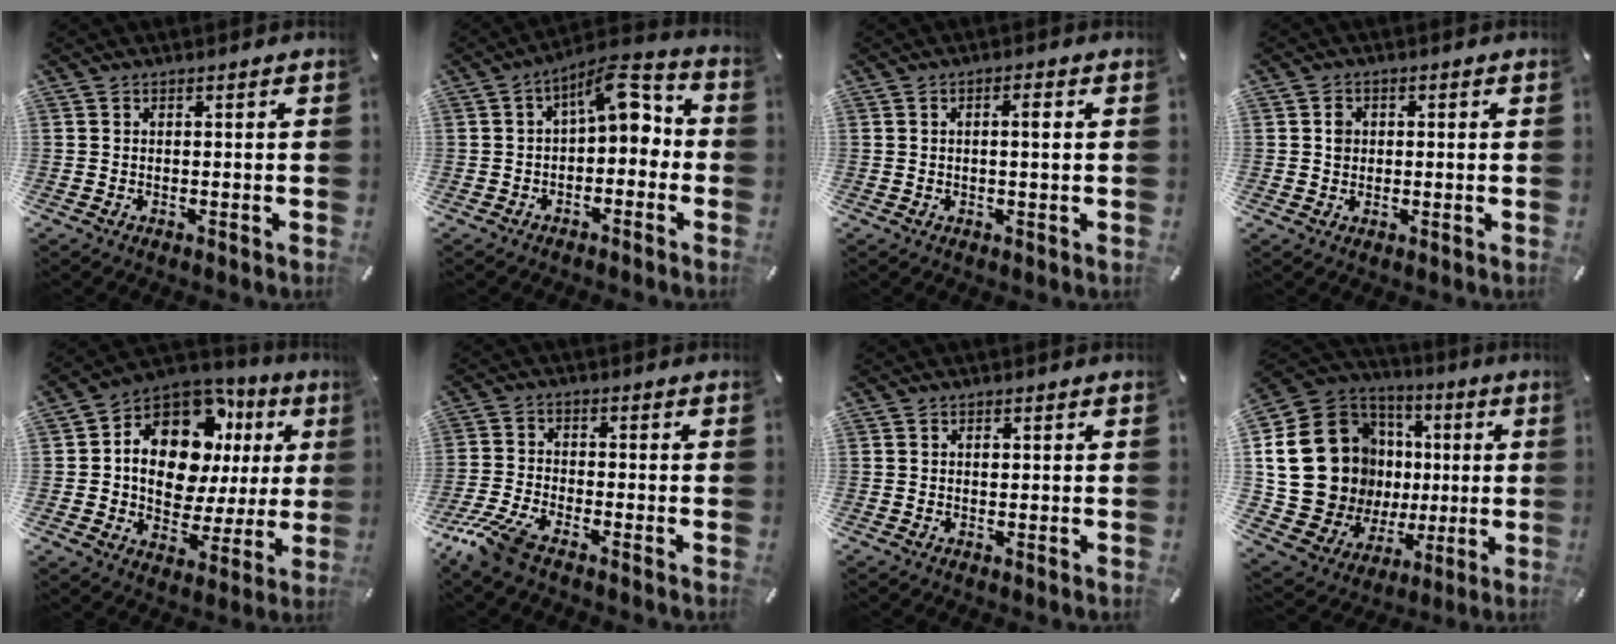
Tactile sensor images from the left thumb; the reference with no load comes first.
{"total": 8.7, "force": [2.6, 4.6, 7.0], "torque": [-0.099, -0.020, 0.038]}
{"total": 2.6, "force": [0.5, 0.5, 2.5], "torque": [-0.049, 0.002, 0.006]}
{"total": 2.3, "force": [0.1, 2.1, 1.0], "torque": [-0.013, 0.003, -0.002]}
{"total": 16.2, "force": [5.3, 10.9, 10.8], "torque": [-0.182, -0.035, 0.092]}
{"total": 7.8, "force": [-5.9, 2.1, 4.5], "torque": [-0.118, 0.003, -0.118]}
{"total": 0.6, "force": [0.1, 0.5, 0.4], "torque": [-0.009, -0.001, 0.002]}
{"total": 22.9, "force": [2.4, 19.7, 11.4], "torque": [-0.229, -0.030, 0.086]}